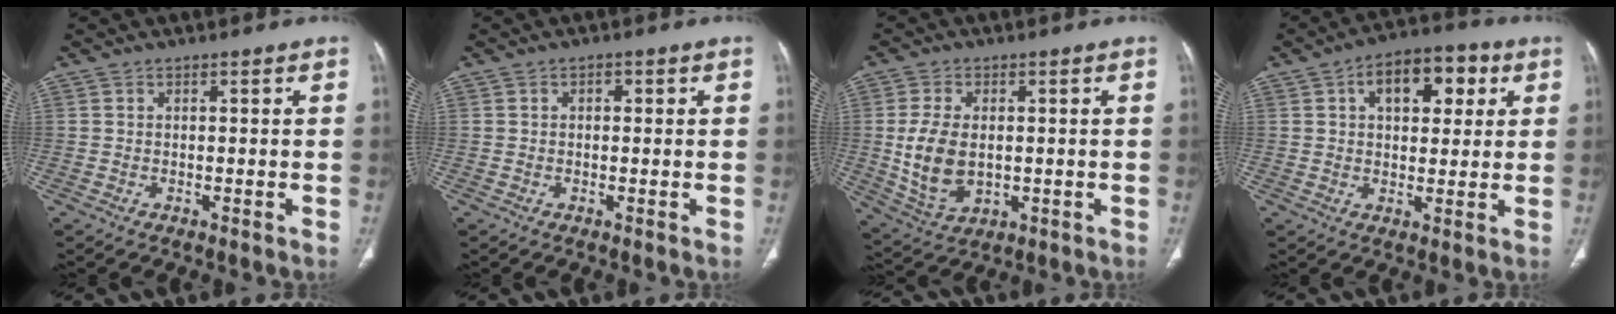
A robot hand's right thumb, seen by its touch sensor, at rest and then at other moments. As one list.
[{"total": 1.2, "force": [0.3, 0.8, 0.7], "torque": [0.001, 0.005, 0.000]}, {"total": 10.4, "force": [-0.1, 6.5, 8.1], "torque": [-0.157, -0.008, 0.013]}, {"total": 11.6, "force": [4.0, 6.9, 8.4], "torque": [-0.082, 0.014, 0.054]}]